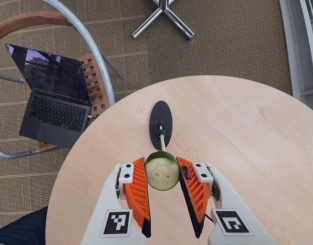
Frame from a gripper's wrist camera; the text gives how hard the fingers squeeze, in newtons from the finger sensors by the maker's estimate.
{"total": 8.8, "left": 8.3, "right": 9.2}